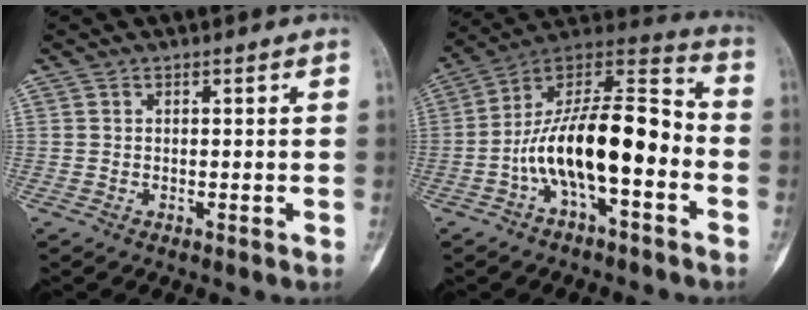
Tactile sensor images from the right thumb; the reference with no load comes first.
{"total": 18.8, "force": [-4.5, 7.6, 16.6], "torque": [-0.281, 0.069, -0.082]}